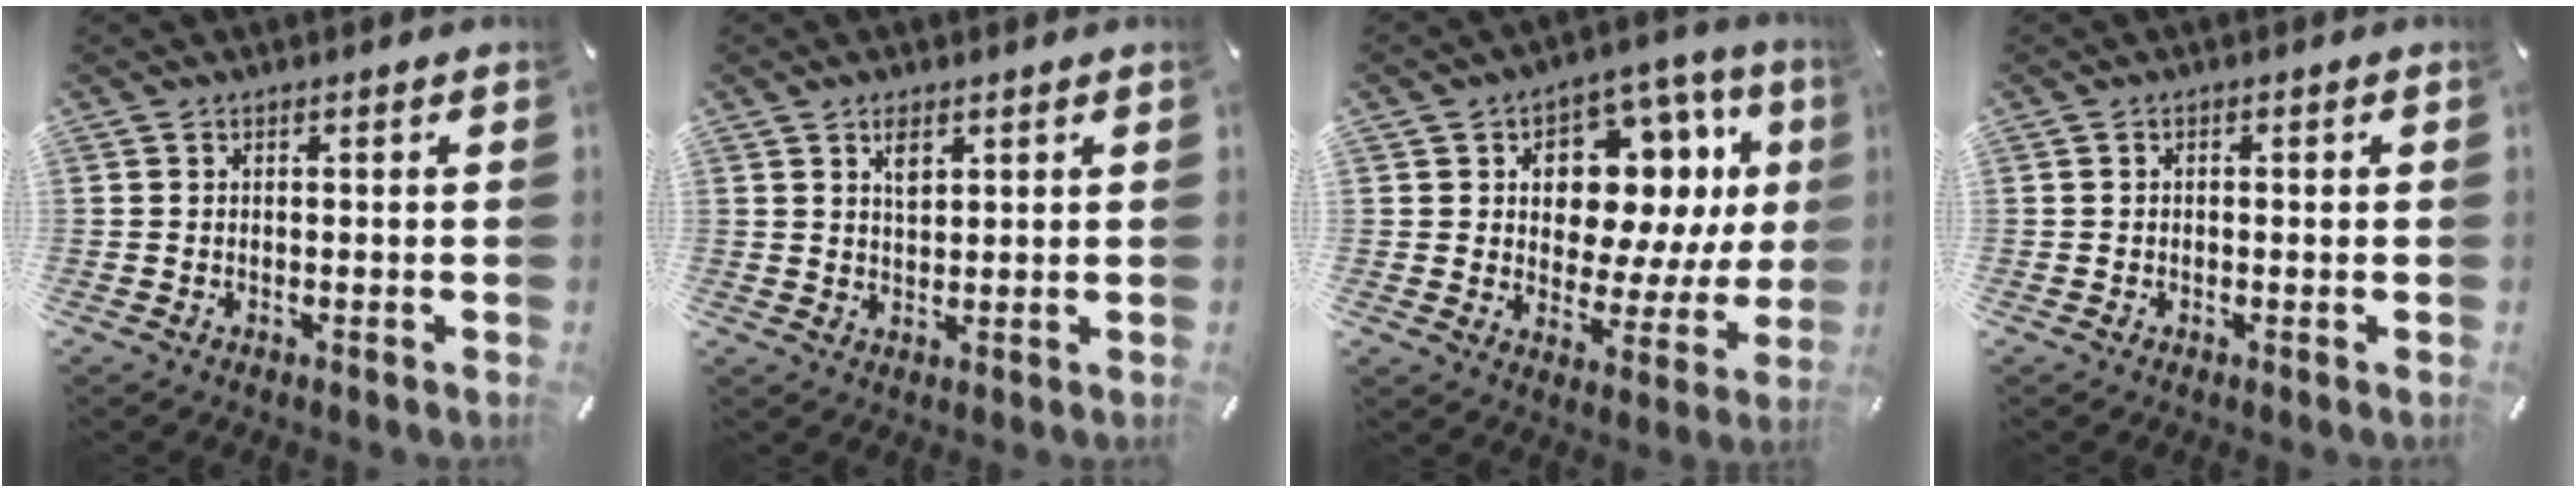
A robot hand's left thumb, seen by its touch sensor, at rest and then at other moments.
{"total": 3.3, "force": [1.8, 1.8, 2.1], "torque": [-0.031, -0.005, 0.029]}
{"total": 14.1, "force": [6.0, 9.4, 8.7], "torque": [-0.123, -0.045, 0.108]}
{"total": 0.7, "force": [-0.3, 0.5, 0.4], "torque": [-0.007, 0.003, -0.006]}